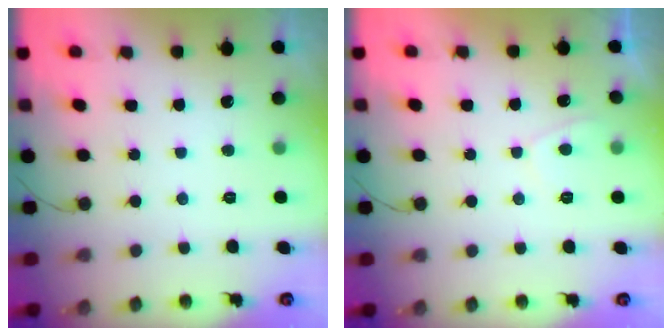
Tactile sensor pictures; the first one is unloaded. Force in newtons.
{"total": 1.6, "press": 1.5, "slide": 0.6}